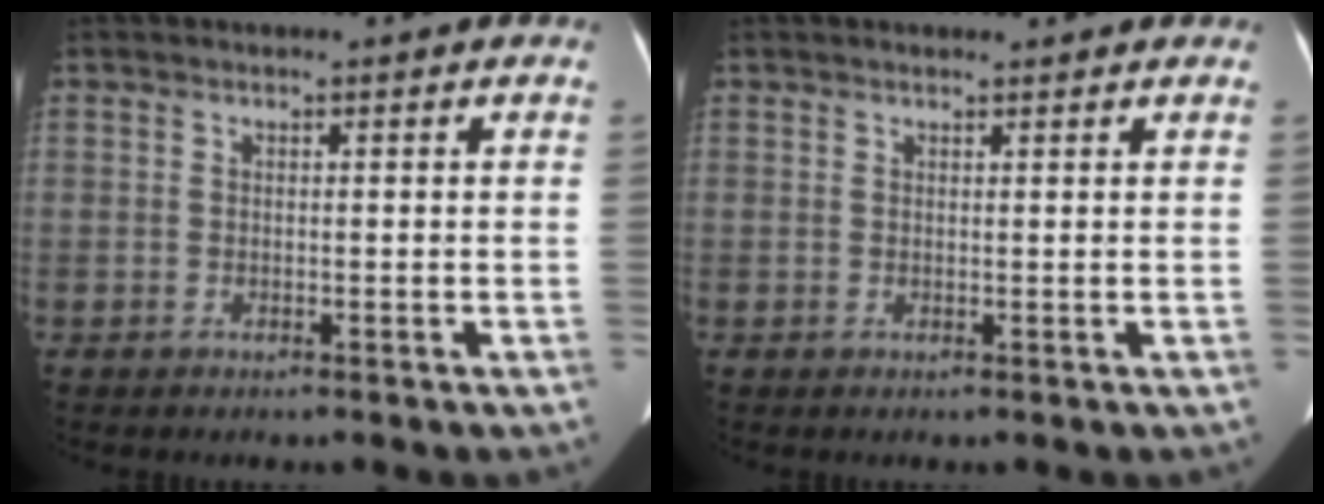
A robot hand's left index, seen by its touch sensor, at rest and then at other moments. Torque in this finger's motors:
{"motor_torque": [-0.49, 0.33, -0.45, -0.14]}